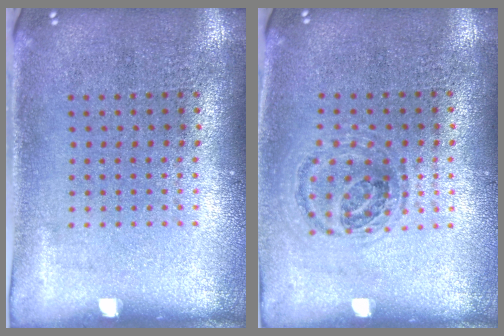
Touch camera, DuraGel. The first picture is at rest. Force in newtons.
{"total": 1.1, "press": 1.0, "slide": 0.5}